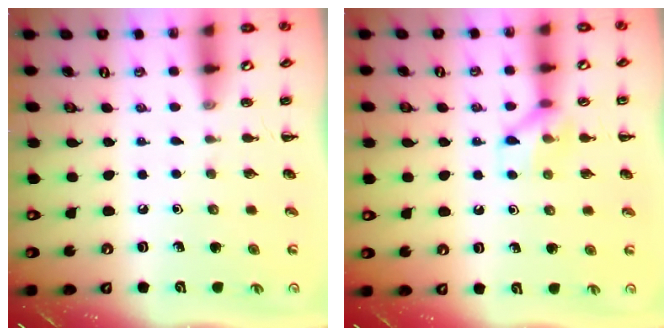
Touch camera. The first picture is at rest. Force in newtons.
{"total": 8.0, "press": 8.0, "slide": 0.5}